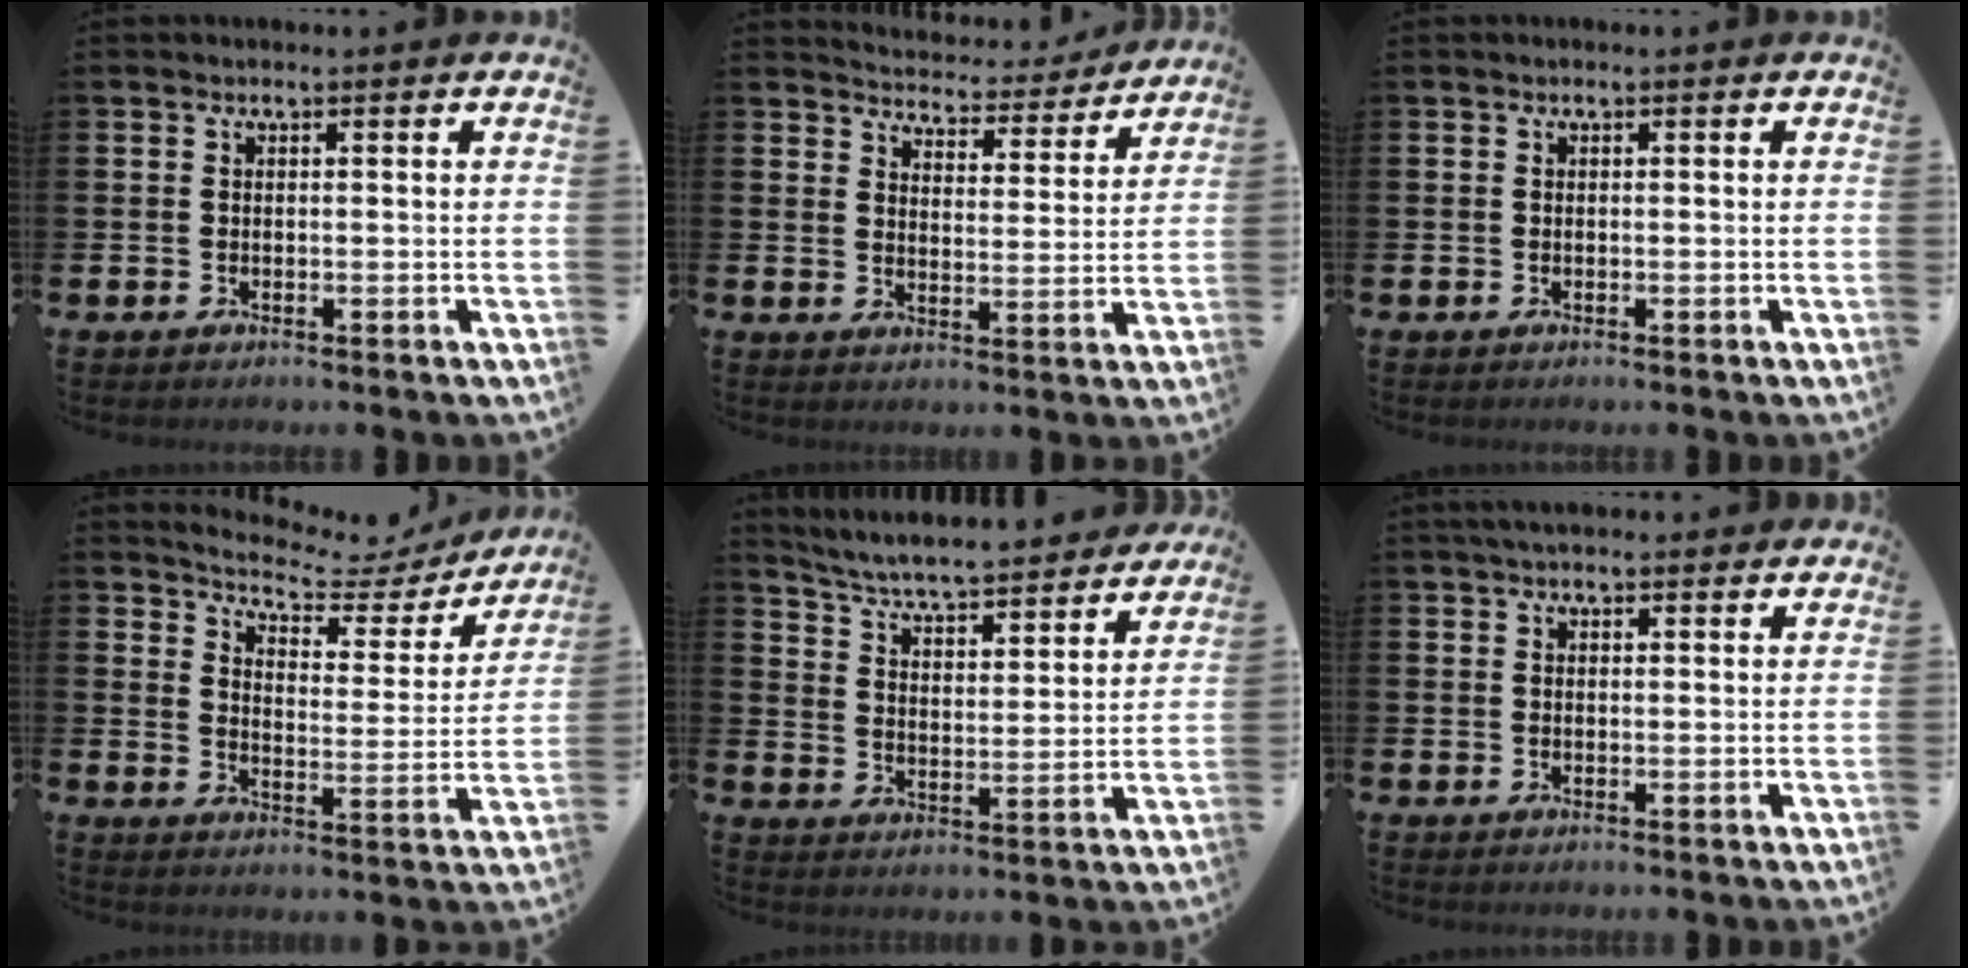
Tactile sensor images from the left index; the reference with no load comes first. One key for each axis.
{"total": 4.7, "fx": 4.6, "fy": 0.7, "fz": -0.1, "tx": -0.003, "ty": -0.047, "tz": 0.075}
{"total": 0.0}
{"total": 5.6, "fx": 5.2, "fy": 1.6, "fz": 1.3, "tx": -0.044, "ty": -0.046, "tz": 0.080}
{"total": 6.5, "fx": 6.3, "fy": 0.3, "fz": 1.8, "tx": -0.064, "ty": -0.051, "tz": 0.105}
{"total": 2.5, "fx": 2.3, "fy": 0.6, "fz": 0.9, "tx": -0.018, "ty": -0.001, "tz": 0.040}